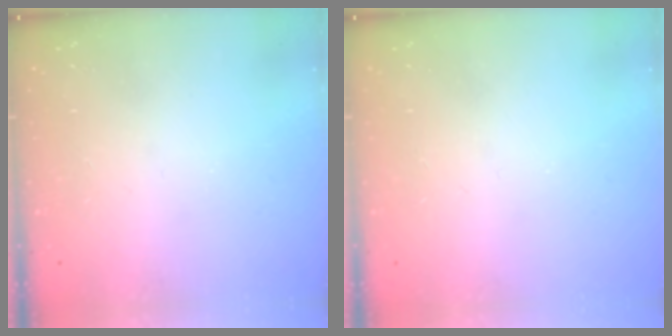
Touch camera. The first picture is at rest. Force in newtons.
{"total": 0.0}